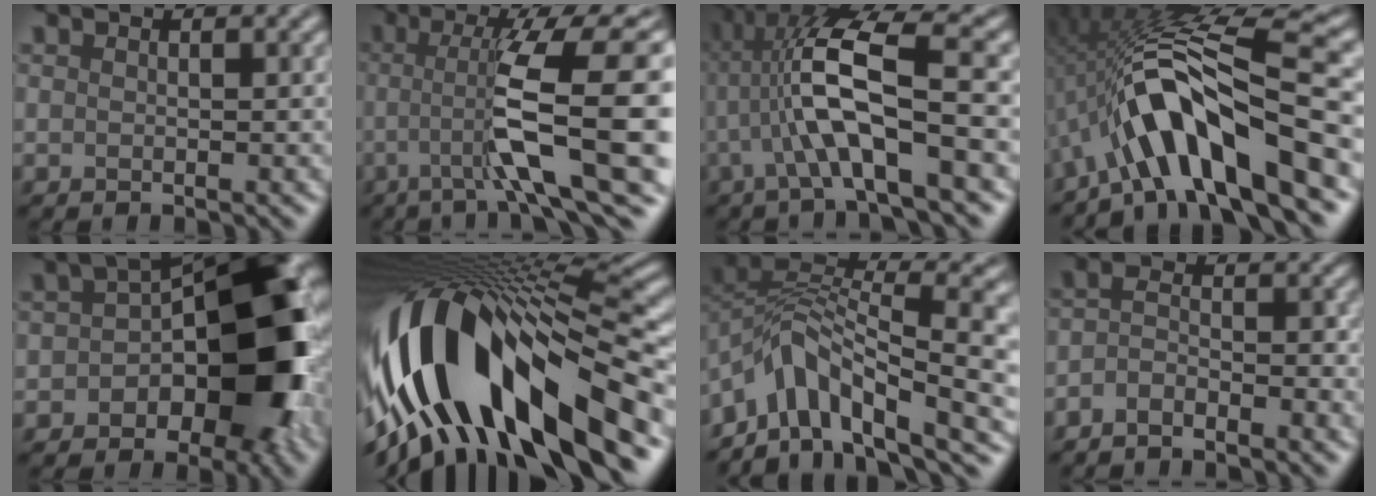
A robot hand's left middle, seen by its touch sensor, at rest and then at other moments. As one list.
[{"total": 10.0, "force": [-1.8, 1.2, 9.8], "torque": [-0.161, 0.012, -0.011]}, {"total": 7.4, "force": [-1.1, 1.5, 7.2], "torque": [-0.160, 0.013, -0.004]}, {"total": 10.3, "force": [-4.8, 2.1, 8.8], "torque": [-0.151, 0.016, -0.067]}, {"total": 11.9, "force": [-3.4, 6.3, 9.5], "torque": [-0.110, 0.004, -0.048]}, {"total": 14.7, "force": [-3.9, 5.8, 12.9], "torque": [-0.245, 0.006, -0.040]}, {"total": 9.3, "force": [-3.6, 4.4, 7.3], "torque": [-0.143, 0.016, -0.055]}, {"total": 2.6, "force": [-2.6, 0.0, 0.4], "torque": [-0.029, -0.001, -0.038]}]